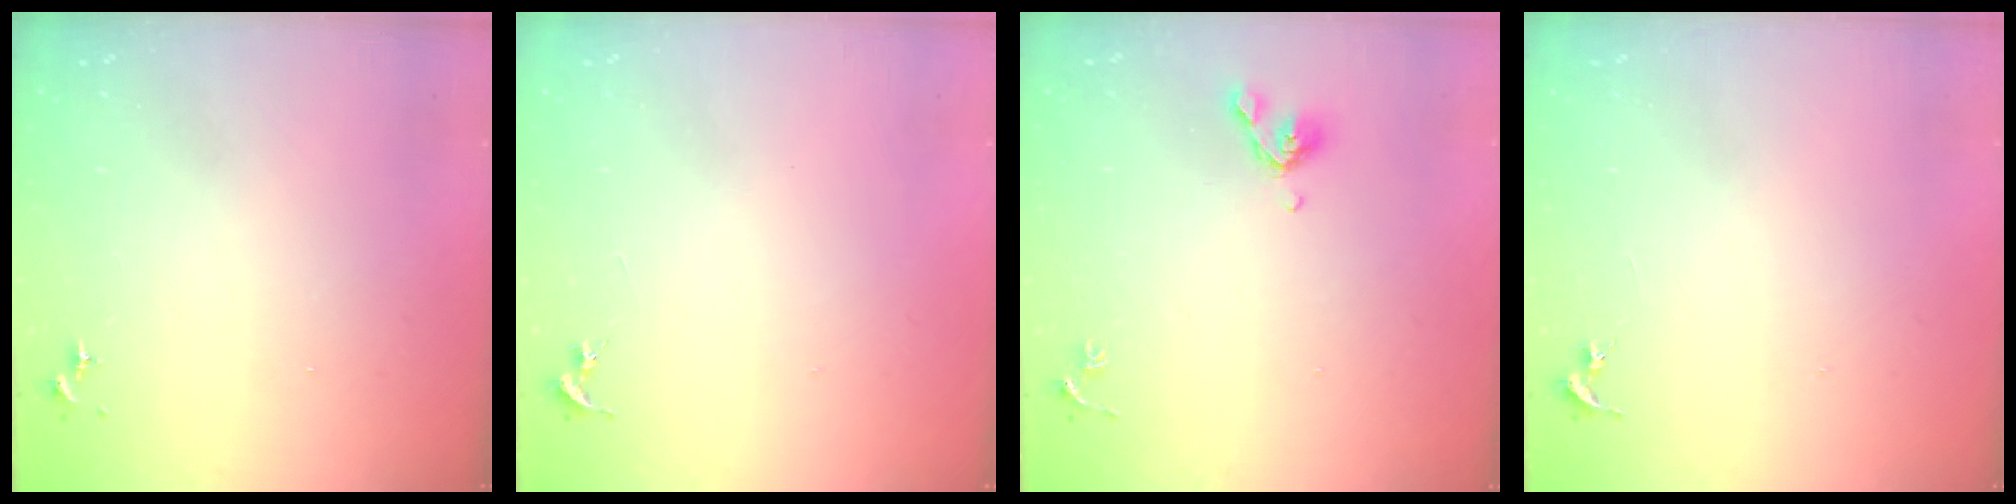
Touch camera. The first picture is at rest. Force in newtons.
{"total": 0.0}
{"total": 6.5, "press": 6.4, "slide": 1.3}
{"total": 0.0}